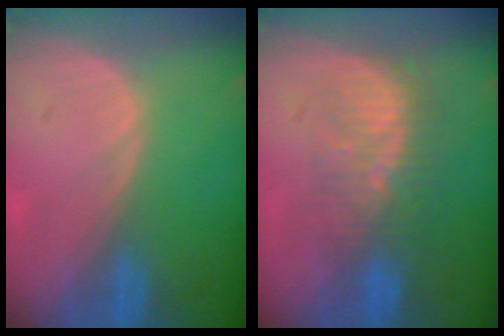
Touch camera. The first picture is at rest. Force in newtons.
{"total": 7.9, "press": 7.5, "slide": 2.5}